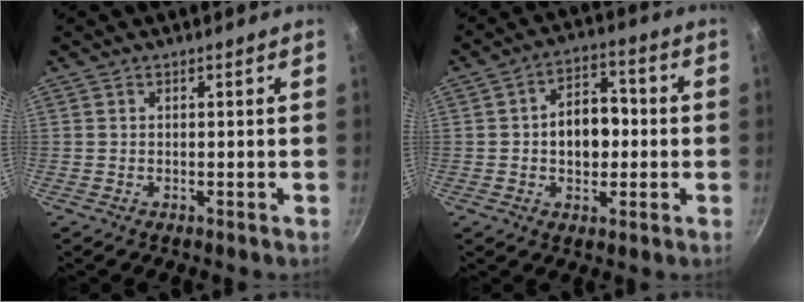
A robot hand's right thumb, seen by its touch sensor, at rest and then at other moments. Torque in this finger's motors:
{"motor_torque": [-0.48, 0.81, 0.15, -0.06, 0.02]}